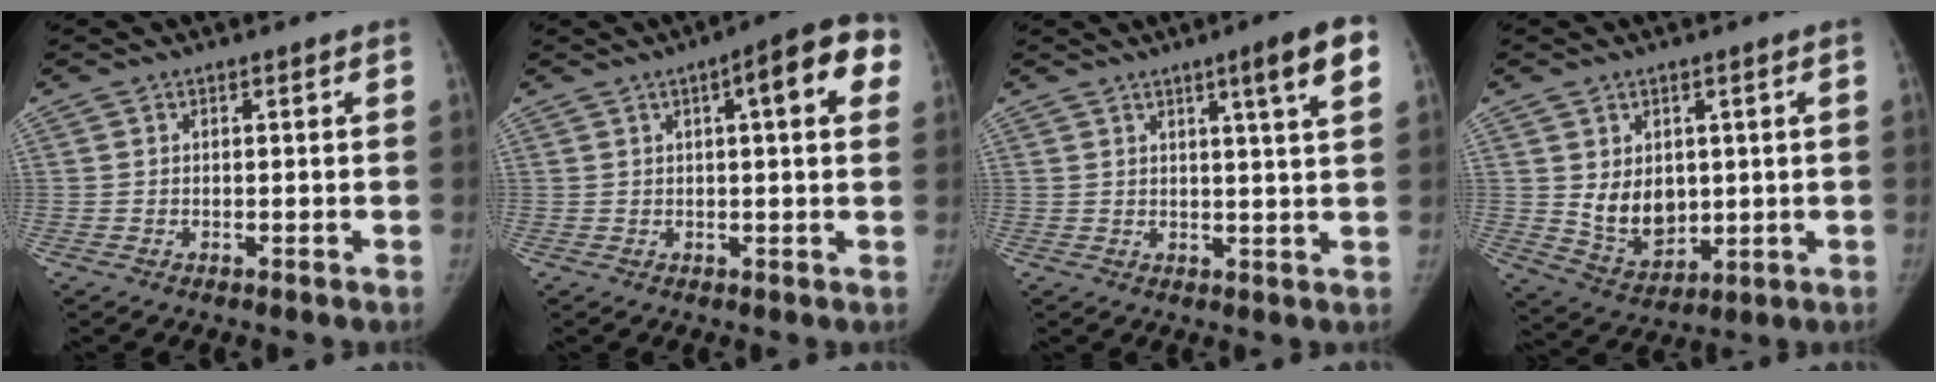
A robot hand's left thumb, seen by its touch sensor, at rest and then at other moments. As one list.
[{"total": 10.4, "force": [3.4, 2.9, 9.4], "torque": [-0.094, 0.015, 0.029]}, {"total": 7.4, "force": [3.6, 0.1, 6.5], "torque": [-0.089, -0.013, 0.049]}, {"total": 8.6, "force": [1.1, 6.4, 5.6], "torque": [-0.059, -0.023, 0.043]}]